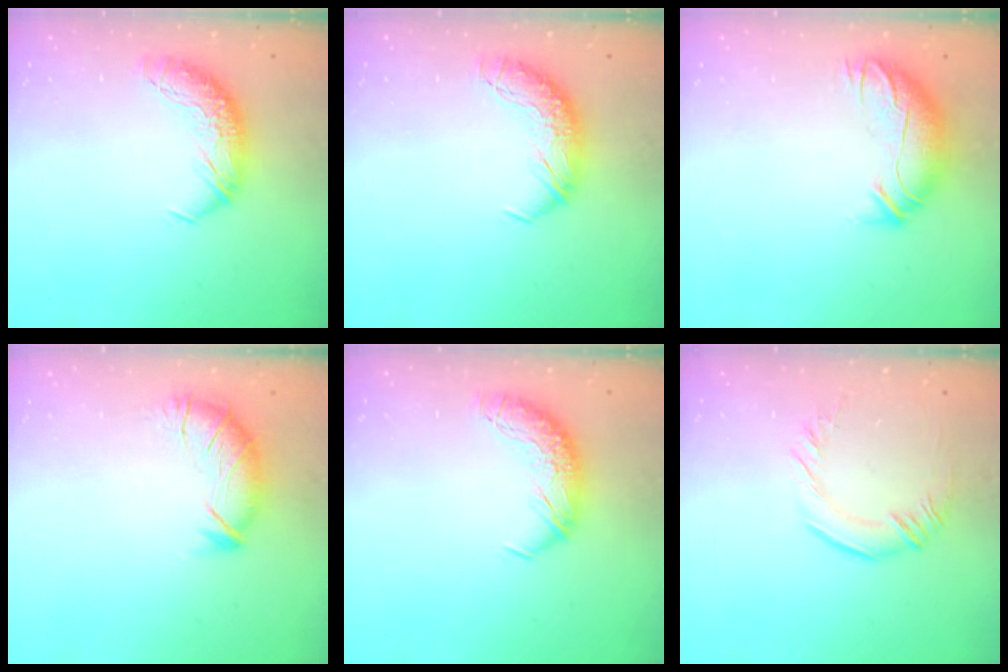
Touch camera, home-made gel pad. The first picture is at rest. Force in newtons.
{"total": 0.0}
{"total": 3.7, "press": 2.6, "slide": 2.6}
{"total": 2.9, "press": 2.0, "slide": 2.2}
{"total": 0.0}
{"total": 1.2, "press": 0.8, "slide": 0.9}